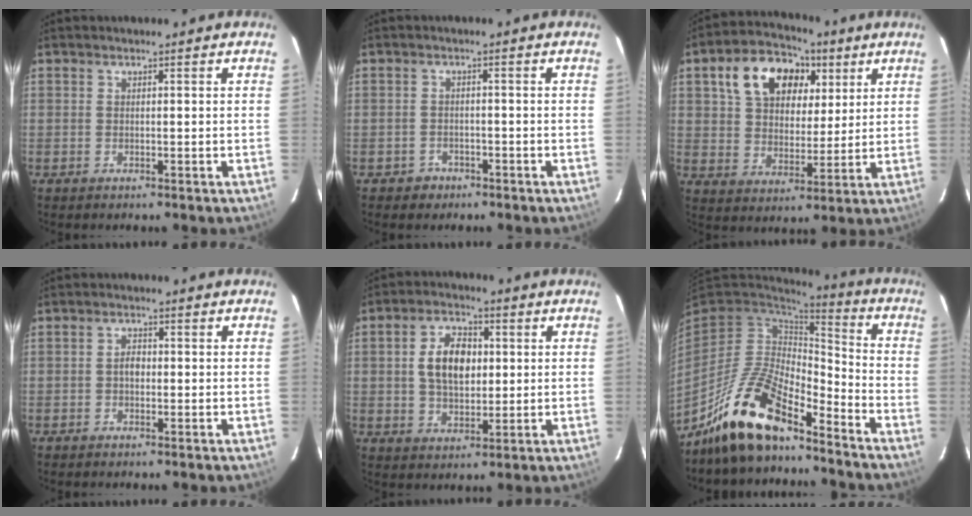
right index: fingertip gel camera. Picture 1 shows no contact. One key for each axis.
{"total": 3.2, "fx": -2.0, "fy": 2.5, "fz": 0.3, "tx": -0.012, "ty": 0.009, "tz": -0.027}
{"total": 16.1, "fx": 7.2, "fy": 10.7, "fz": 9.6, "tx": -0.195, "ty": 0.050, "tz": 0.128}
{"total": 1.9, "fx": -0.3, "fy": 1.3, "fz": 1.3, "tx": -0.023, "ty": 0.007, "tz": -0.007}
{"total": 9.4, "fx": 1.2, "fy": 5.8, "fz": 7.2, "tx": -0.133, "ty": 0.018, "tz": 0.027}
{"total": 16.7, "fx": -12.9, "fy": 5.2, "fz": 9.2, "tx": -0.193, "ty": -0.006, "tz": -0.241}